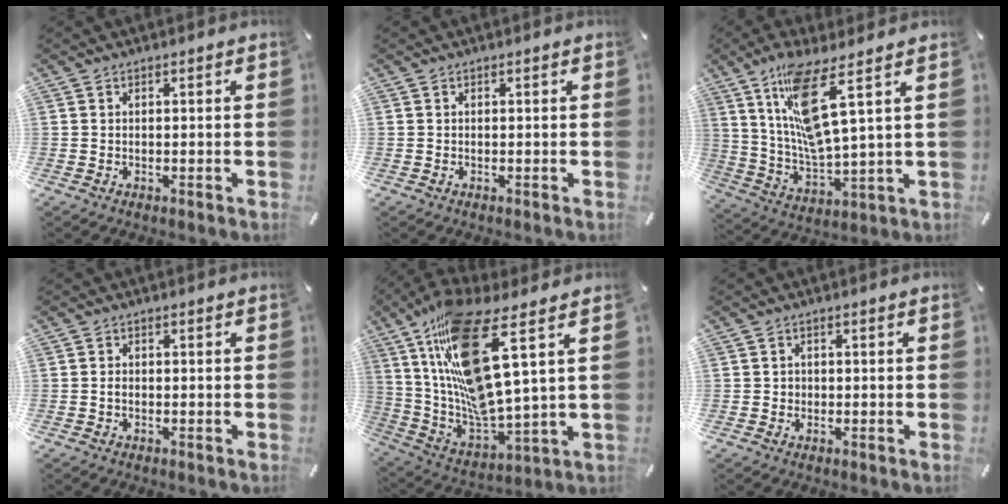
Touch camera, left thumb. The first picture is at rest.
{"total": 0.0}
{"total": 14.4, "force": [7.5, 2.4, 12.1], "torque": [-0.265, -0.033, 0.120]}
{"total": 1.1, "force": [-0.4, 0.7, 0.7], "torque": [-0.015, 0.002, -0.009]}
{"total": 20.9, "force": [9.4, 5.0, 18.0], "torque": [-0.377, -0.070, 0.146]}
{"total": 1.5, "force": [-0.3, 1.4, 0.4], "torque": [-0.009, 0.007, -0.009]}